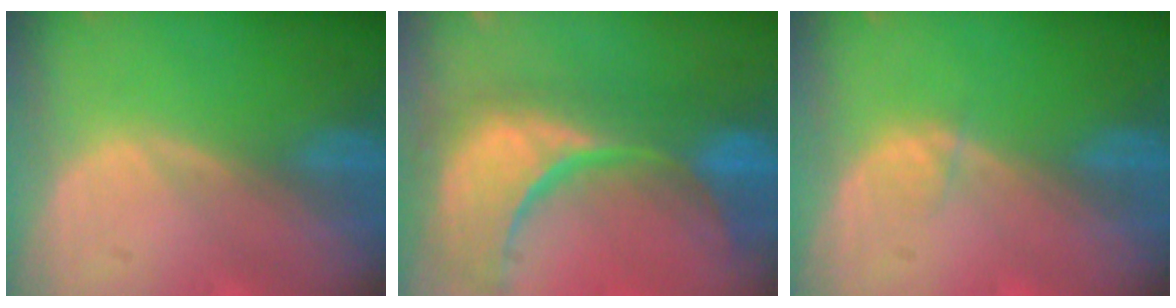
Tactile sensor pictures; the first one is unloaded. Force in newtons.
{"total": 15.1, "press": 12.0, "slide": 9.1}
{"total": 0.8, "press": 0.8, "slide": 0.1}